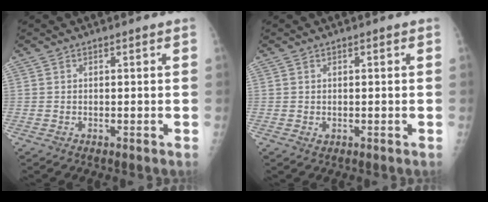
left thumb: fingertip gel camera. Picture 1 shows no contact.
{"total": 0.6, "force": [-0.1, 0.5, 0.4], "torque": [-0.004, -0.001, 0.001]}